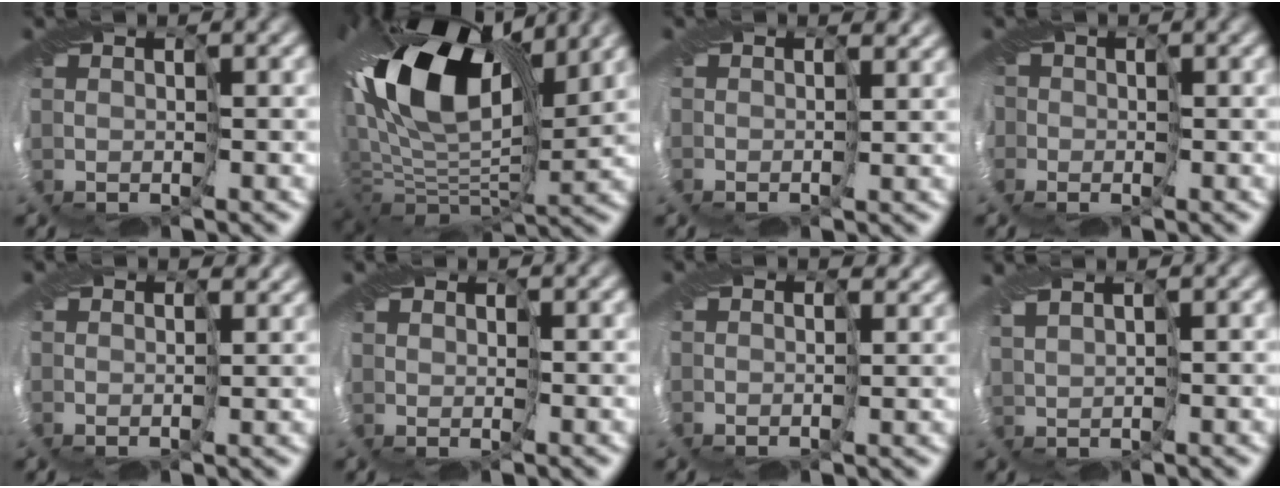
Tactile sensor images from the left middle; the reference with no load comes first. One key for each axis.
{"total": 15.8, "fx": 3.9, "fy": 8.9, "fz": 12.4, "tx": -0.257, "ty": 0.025, "tz": 0.054}
{"total": 2.3, "fx": 2.0, "fy": 1.0, "fz": 0.7, "tx": -0.014, "ty": 0.004, "tz": 0.026}
{"total": 2.3, "fx": -0.2, "fy": 2.2, "fz": 0.7, "tx": -0.009, "ty": -0.001, "tz": -0.008}
{"total": 2.4, "fx": 2.1, "fy": 1.0, "fz": 0.4, "tx": -0.011, "ty": 0.003, "tz": 0.028}
{"total": 0.8, "fx": 0.3, "fy": 0.7, "fz": 0.1, "tx": -0.001, "ty": -0.001, "tz": 0.003}
{"total": 2.5, "fx": 1.8, "fy": 1.5, "fz": 0.9, "tx": -0.022, "ty": 0.007, "tz": 0.024}
{"total": 1.7, "fx": 1.1, "fy": 0.4, "fz": 1.2, "tx": -0.034, "ty": 0.008, "tz": 0.022}